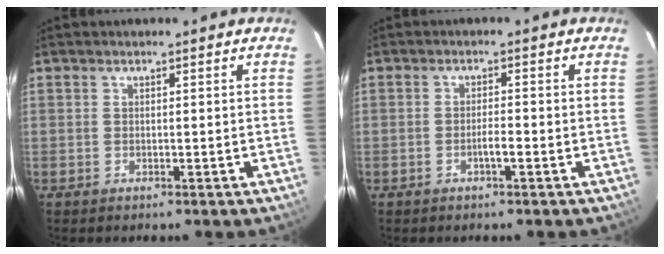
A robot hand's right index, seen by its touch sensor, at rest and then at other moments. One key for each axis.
{"total": 2.0, "fx": -1.0, "fy": 0.2, "fz": 1.7, "tx": -0.027, "ty": 0.001, "tz": -0.018}